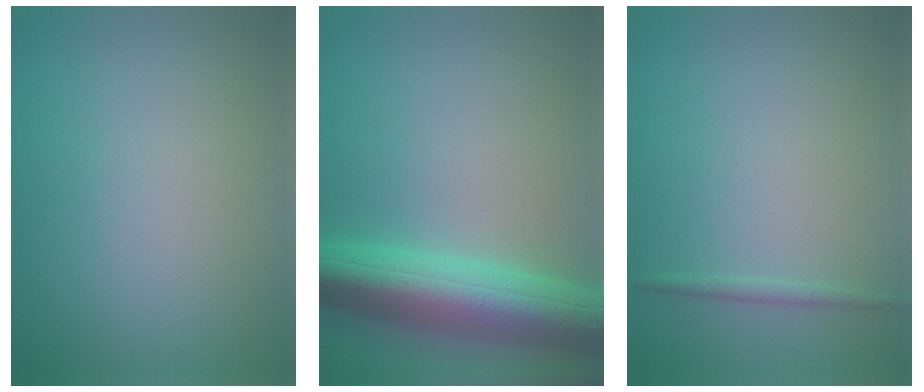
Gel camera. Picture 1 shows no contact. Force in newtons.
{"total": 9.2, "press": 9.2, "slide": 0.4}
{"total": 0.8, "press": 0.8, "slide": 0.0}